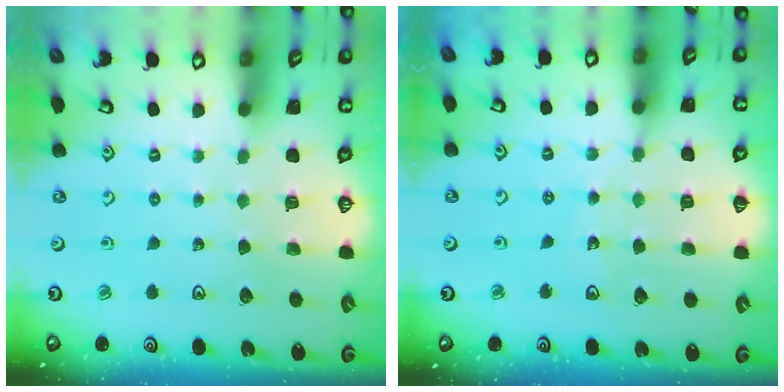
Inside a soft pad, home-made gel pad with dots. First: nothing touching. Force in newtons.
{"total": 4.9, "press": 4.3, "slide": 2.3}